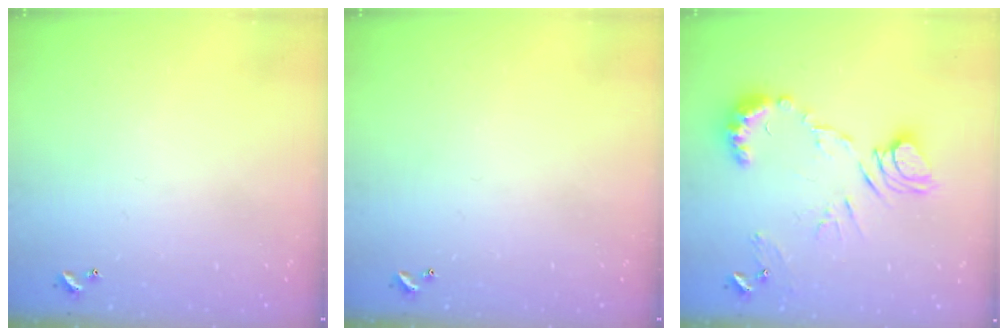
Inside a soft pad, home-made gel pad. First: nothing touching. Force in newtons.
{"total": 0.0}
{"total": 10.4, "press": 10.4, "slide": 0.5}